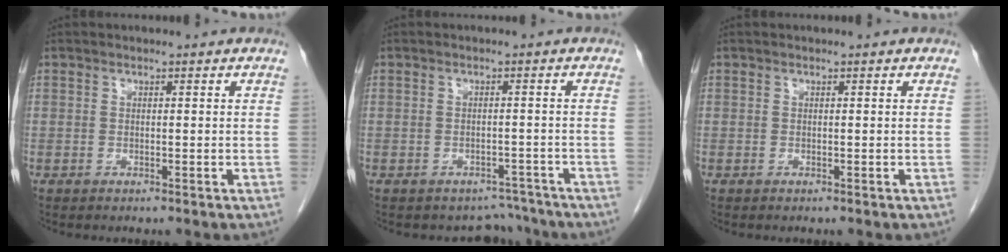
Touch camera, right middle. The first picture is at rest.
{"total": 3.9, "force": [-3.5, 1.7, -0.7], "torque": [0.015, 0.014, -0.043]}
{"total": 0.0}